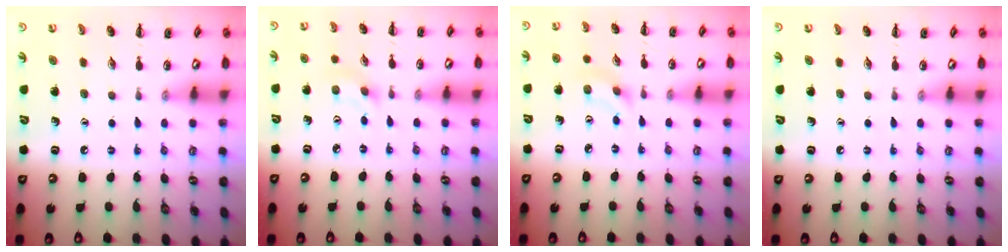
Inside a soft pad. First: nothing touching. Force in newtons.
{"total": 1.4, "press": 1.3, "slide": 0.4}
{"total": 2.6, "press": 2.4, "slide": 1.0}
{"total": 0.0}